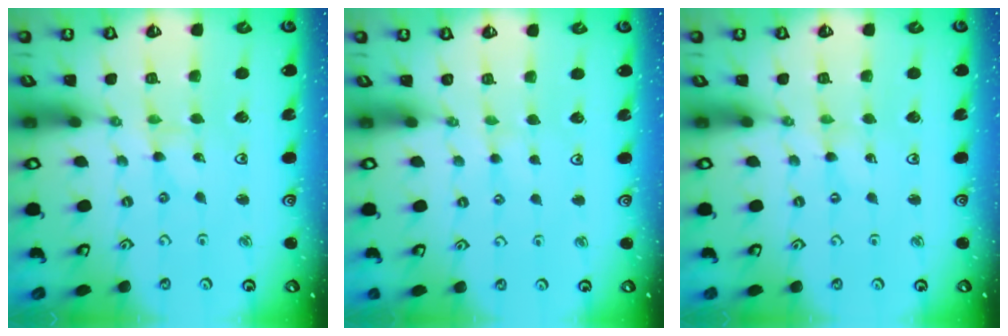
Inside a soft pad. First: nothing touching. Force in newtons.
{"total": 1.9, "press": 1.9, "slide": 0.4}
{"total": 0.0}